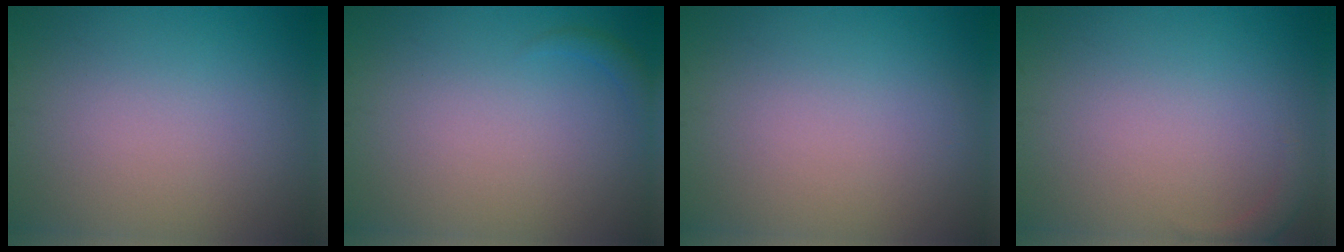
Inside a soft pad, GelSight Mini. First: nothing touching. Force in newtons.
{"total": 0.9, "press": 0.9, "slide": 0.1}
{"total": 0.0}
{"total": 1.0, "press": 1.0, "slide": 0.2}